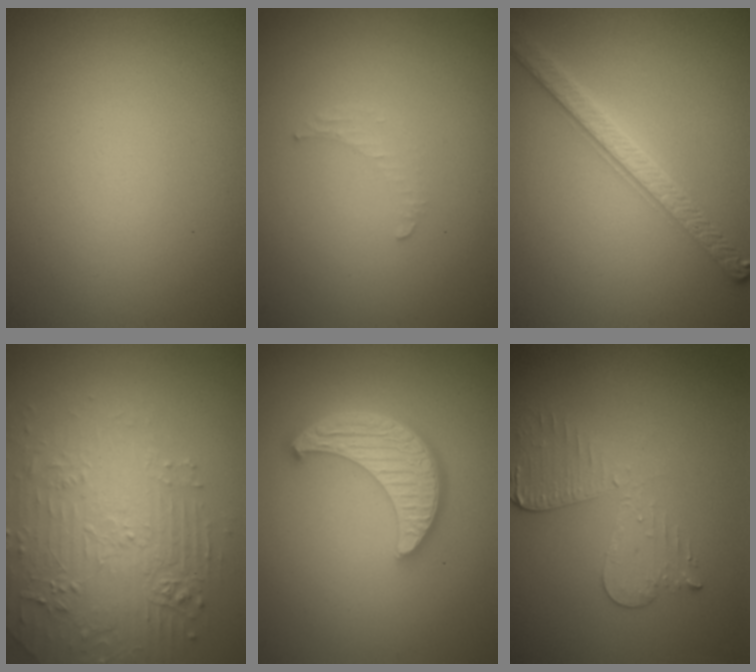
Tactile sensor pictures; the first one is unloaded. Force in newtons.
{"total": 0.8, "press": 0.8, "slide": 0.3}
{"total": 3.3, "press": 3.3, "slide": 0.3}
{"total": 4.4, "press": 4.1, "slide": 1.5}
{"total": 5.5, "press": 4.2, "slide": 3.6}
{"total": 3.0, "press": 2.7, "slide": 1.2}